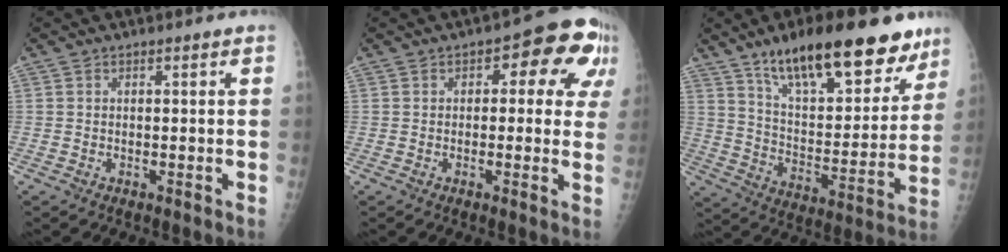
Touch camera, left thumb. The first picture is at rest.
{"total": 11.2, "force": [3.2, 5.6, 9.2], "torque": [-0.059, 0.018, 0.029]}
{"total": 24.6, "force": [16.4, 9.0, 16.0], "torque": [-0.194, -0.059, 0.261]}